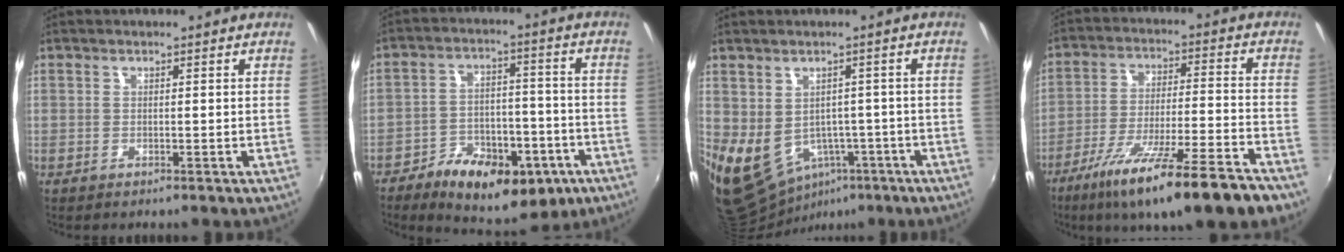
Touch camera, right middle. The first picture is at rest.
{"total": 17.7, "force": [-10.1, 9.3, 11.2], "torque": [-0.198, -0.004, -0.140]}
{"total": 10.1, "force": [-3.0, 8.1, 5.2], "torque": [-0.110, -0.012, -0.017]}
{"total": 19.9, "force": [-14.1, 2.1, 13.9], "torque": [-0.244, -0.055, -0.221]}